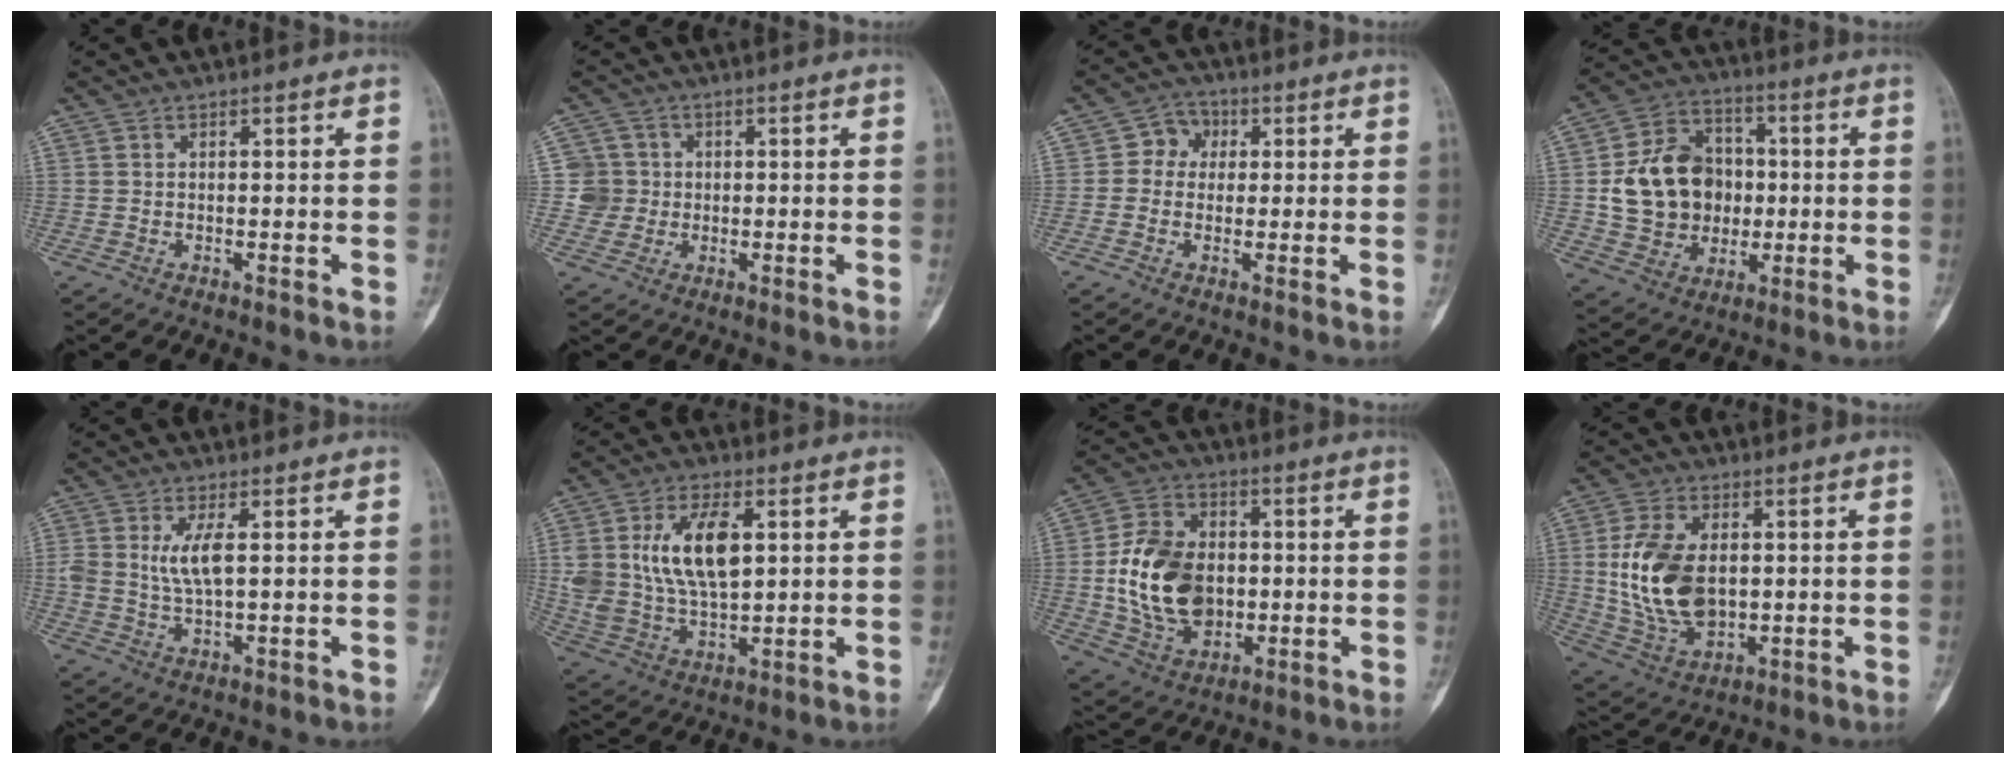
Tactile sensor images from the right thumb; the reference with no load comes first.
{"total": 4.7, "force": [0.2, 4.7, -0.1], "torque": [0.035, 0.009, -0.002]}
{"total": 5.1, "force": [0.7, 4.6, 2.1], "torque": [-0.003, 0.011, 0.001]}
{"total": 16.8, "force": [0.3, 13.8, 9.5], "torque": [-0.129, 0.021, 0.015]}
{"total": 5.8, "force": [1.2, 2.2, 5.2], "torque": [-0.110, -0.006, 0.027]}
{"total": 15.0, "force": [3.6, 8.1, 12.1], "torque": [-0.223, -0.009, 0.076]}
{"total": 17.2, "force": [-0.4, 12.1, 12.1], "torque": [-0.199, 0.005, 0.003]}
{"total": 16.2, "force": [1.0, 10.2, 12.6], "torque": [-0.233, -0.008, 0.032]}